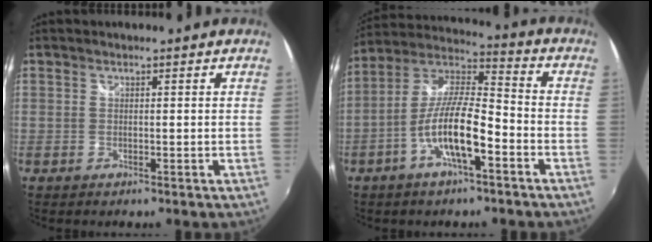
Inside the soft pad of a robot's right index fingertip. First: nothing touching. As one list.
[{"total": 12.5, "force": [-5.3, 3.0, 10.9], "torque": [-0.217, 0.000, -0.100]}]